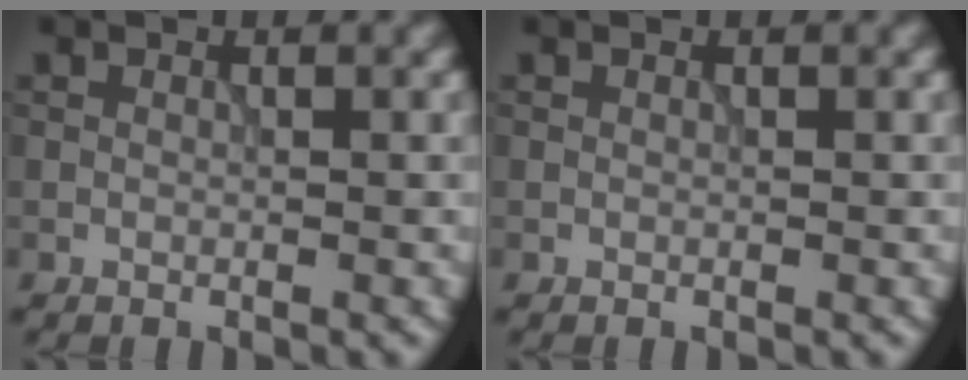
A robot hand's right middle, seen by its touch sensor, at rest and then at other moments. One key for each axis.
{"total": 0.0}